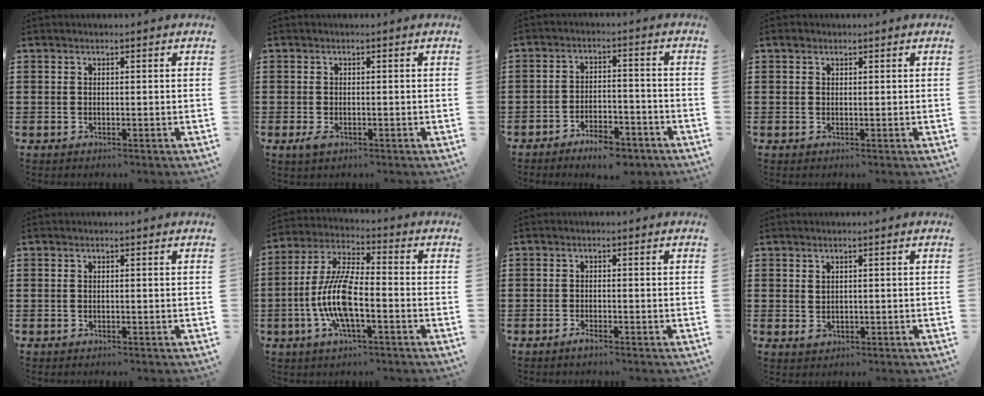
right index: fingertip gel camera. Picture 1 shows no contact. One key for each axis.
{"total": 1.3, "fx": -0.6, "fy": 0.8, "fz": 1.0, "tx": -0.019, "ty": -0.002, "tz": -0.010}
{"total": 5.4, "fx": -4.8, "fy": 1.1, "fz": 2.1, "tx": -0.033, "ty": 0.010, "tz": -0.088}
{"total": 0.8, "fx": 0.5, "fy": 0.6, "fz": 0.3, "tx": -0.007, "ty": 0.003, "tz": 0.009}
{"total": 0.0}
{"total": 10.0, "fx": -2.7, "fy": 3.1, "fz": 9.2, "tx": -0.214, "ty": -0.012, "tz": -0.060}
{"total": 1.1, "fx": -0.9, "fy": 0.0, "fz": 0.6, "tx": -0.014, "ty": -0.008, "tz": -0.016}
{"total": 1.1, "fx": 0.5, "fy": 0.8, "fz": 0.7, "tx": -0.016, "ty": 0.002, "tz": 0.011}